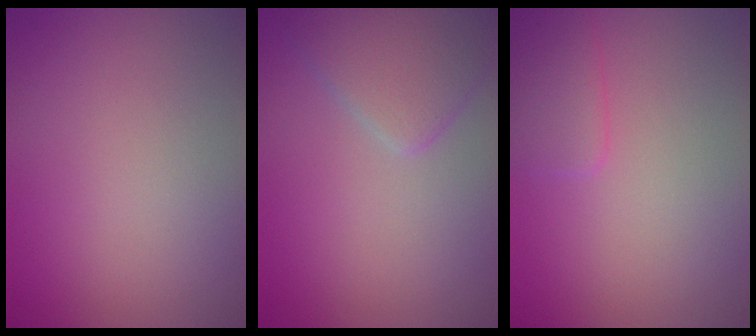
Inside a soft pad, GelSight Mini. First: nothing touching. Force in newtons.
{"total": 3.4, "press": 3.4, "slide": 0.1}
{"total": 1.7, "press": 1.7, "slide": 0.3}